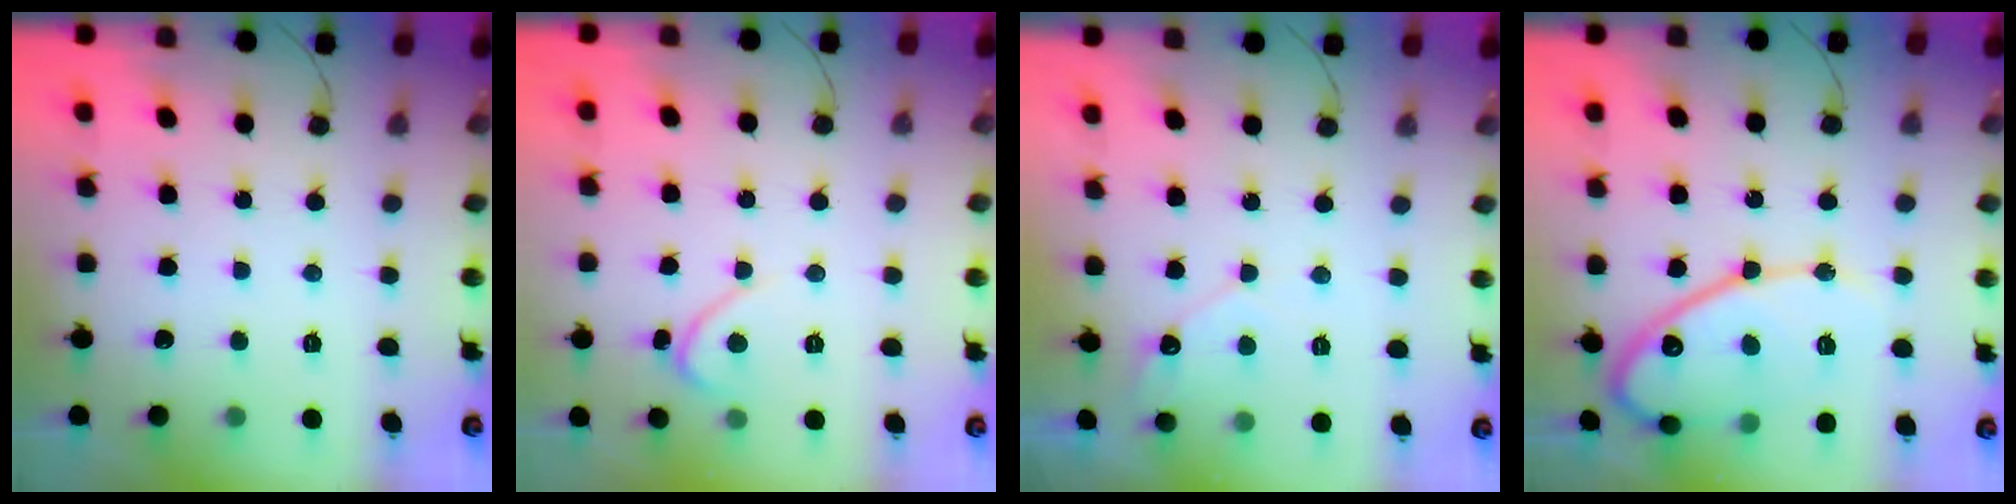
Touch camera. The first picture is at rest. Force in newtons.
{"total": 2.3, "press": 2.3, "slide": 0.1}
{"total": 4.6, "press": 4.6, "slide": 0.3}
{"total": 16.1, "press": 16.0, "slide": 1.3}